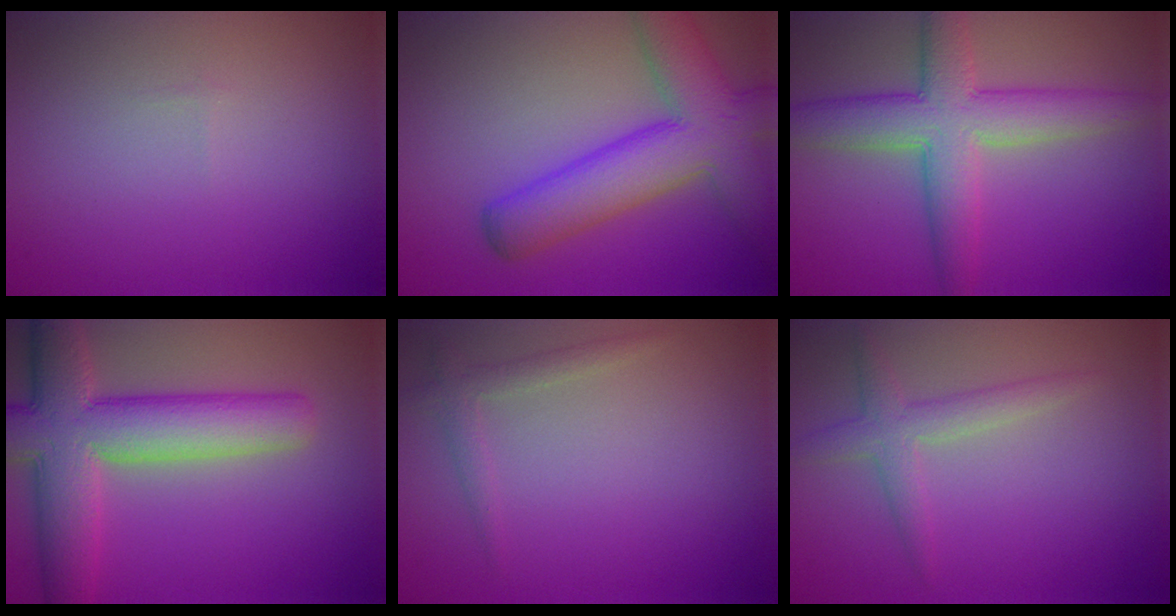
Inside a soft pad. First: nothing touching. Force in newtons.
{"total": 7.7, "press": 7.7, "slide": 0.7}
{"total": 6.8, "press": 6.8, "slide": 0.1}
{"total": 9.6, "press": 9.6, "slide": 0.3}
{"total": 1.5, "press": 1.5, "slide": 0.1}
{"total": 2.5, "press": 2.5, "slide": 0.1}